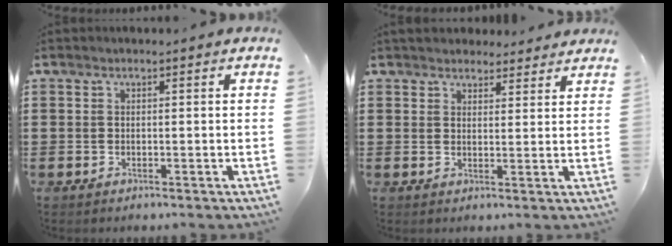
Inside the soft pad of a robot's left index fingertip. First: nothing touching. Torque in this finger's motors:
{"motor_torque": [2.14, 0.00, 0.17, 0.01]}